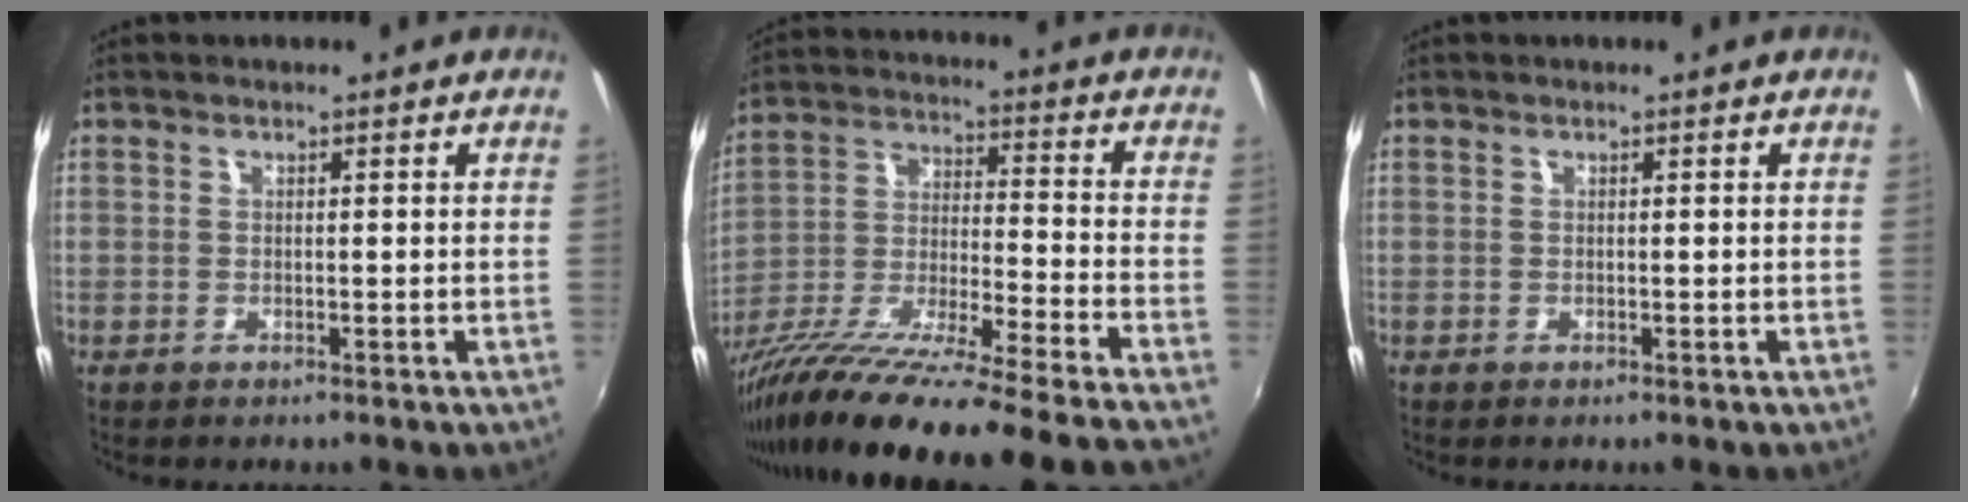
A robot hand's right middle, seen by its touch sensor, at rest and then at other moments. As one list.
[{"total": 25.2, "force": [-21.0, -1.8, 13.8], "torque": [-0.220, -0.065, -0.346]}, {"total": 0.0}]